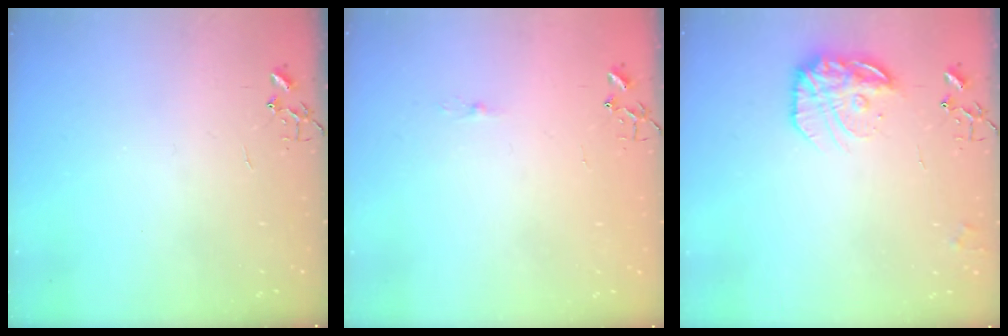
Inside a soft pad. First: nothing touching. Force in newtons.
{"total": 3.6, "press": 3.6, "slide": 0.5}
{"total": 16.0, "press": 15.9, "slide": 1.3}